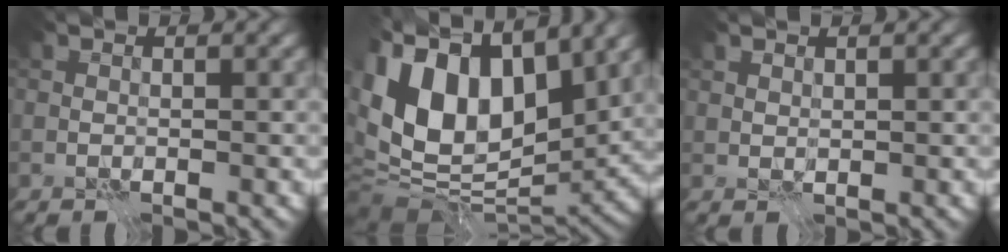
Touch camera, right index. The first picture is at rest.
{"total": 14.7, "force": [4.3, 8.0, 11.5], "torque": [-0.238, 0.012, 0.076]}
{"total": 0.8, "force": [0.8, 0.2, 0.1], "torque": [-0.001, 0.002, 0.018]}